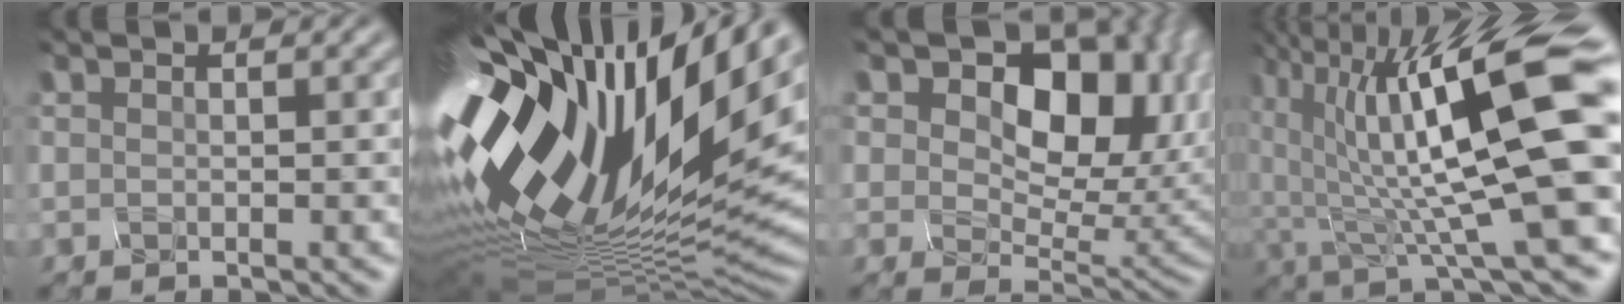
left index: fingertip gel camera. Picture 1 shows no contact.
{"total": 18.5, "force": [2.0, 8.1, 16.5], "torque": [-0.335, -0.026, 0.050]}
{"total": 10.8, "force": [2.7, 7.2, 7.6], "torque": [-0.115, -0.008, 0.054]}
{"total": 14.5, "force": [2.2, 3.4, 14.0], "torque": [-0.251, -0.001, 0.062]}